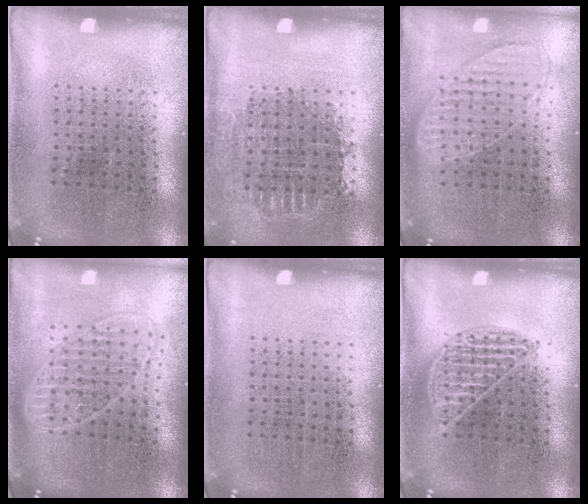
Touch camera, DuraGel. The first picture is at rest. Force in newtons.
{"total": 0.7, "press": 0.7, "slide": 0.3}
{"total": 1.0, "press": 0.9, "slide": 0.2}
{"total": 1.8, "press": 1.5, "slide": 1.0}
{"total": 0.0}
{"total": 1.7, "press": 1.7, "slide": 0.1}